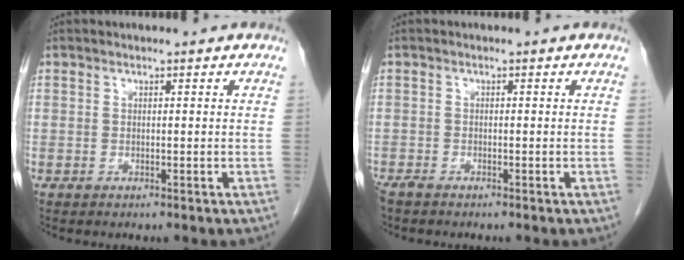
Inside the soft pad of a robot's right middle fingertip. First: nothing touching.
{"total": 1.8, "force": [-1.5, 0.4, 0.8], "torque": [-0.020, -0.005, -0.027]}